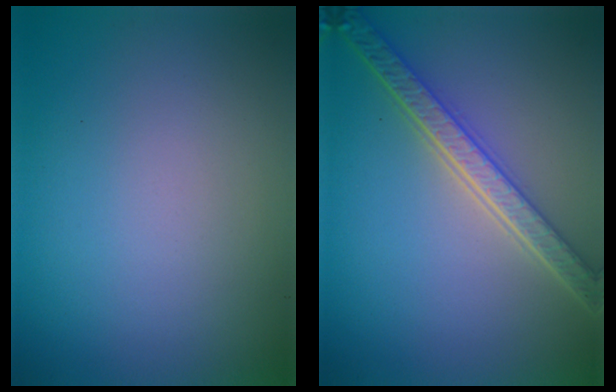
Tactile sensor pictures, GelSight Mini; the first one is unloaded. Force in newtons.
{"total": 5.3, "press": 4.0, "slide": 3.5}